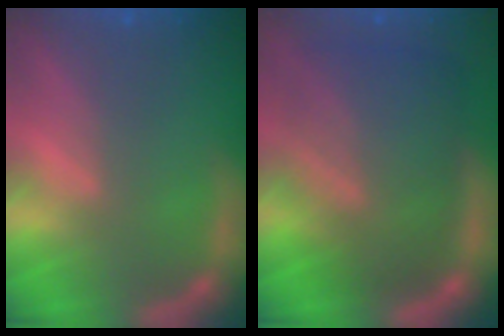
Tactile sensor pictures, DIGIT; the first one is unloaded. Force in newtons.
{"total": 10.0}